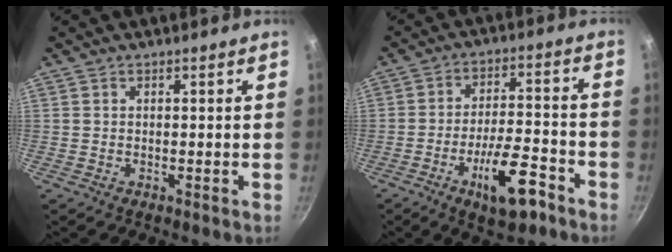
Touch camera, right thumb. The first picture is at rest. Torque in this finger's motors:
{"motor_torque": [1.86, 1.21, 1.29, -0.85, 0.43]}